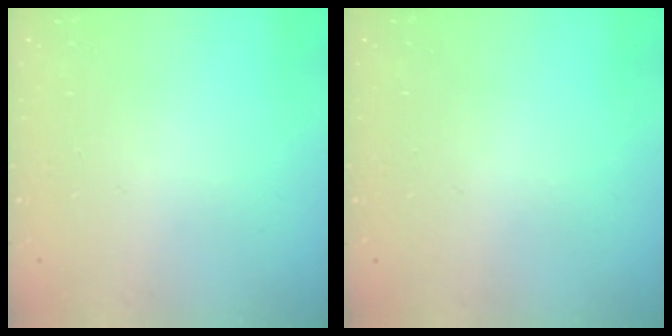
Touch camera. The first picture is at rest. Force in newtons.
{"total": 0.0}